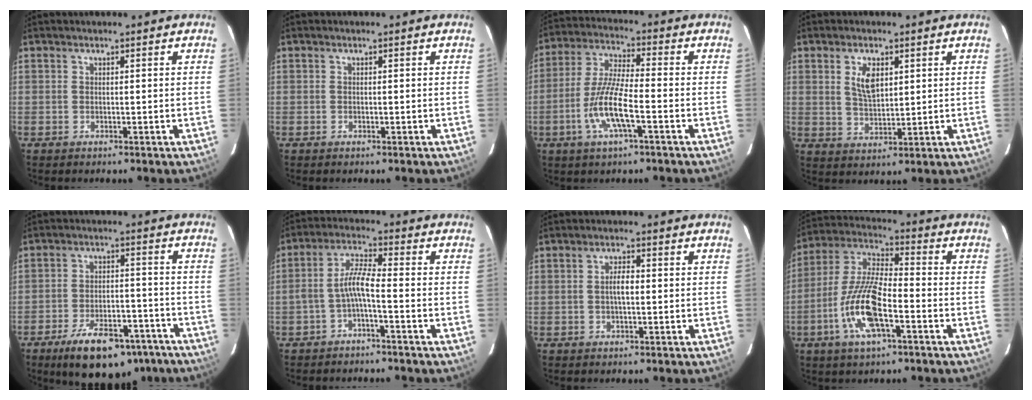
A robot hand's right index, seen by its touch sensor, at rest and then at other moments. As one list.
[{"total": 0.0}, {"total": 10.7, "force": [-4.0, 1.8, 9.7], "torque": [-0.203, -0.004, -0.079]}, {"total": 5.6, "force": [2.0, 2.9, 4.4], "torque": [-0.077, 0.003, 0.043]}, {"total": 17.7, "force": [-12.7, 7.3, 10.0], "torque": [-0.172, -0.005, -0.175]}, {"total": 5.1, "force": [-2.3, 0.6, 4.5], "torque": [-0.104, 0.015, -0.042]}, {"total": 3.1, "force": [-0.1, 1.3, 2.8], "torque": [-0.051, 0.006, -0.001]}, {"total": 14.3, "force": [-5.6, 4.4, 12.4], "torque": [-0.263, -0.006, -0.111]}]